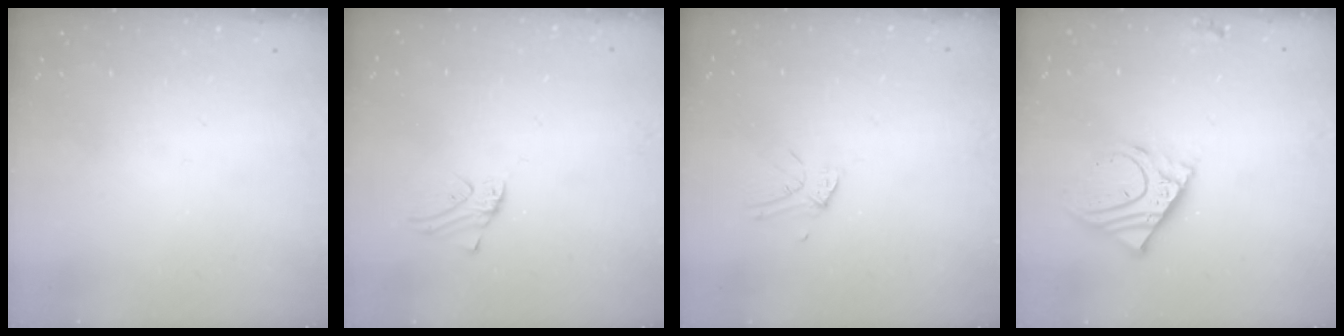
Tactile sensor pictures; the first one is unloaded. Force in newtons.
{"total": 0.9, "press": 0.9, "slide": 0.1}
{"total": 3.4, "press": 3.4, "slide": 0.3}
{"total": 12.1, "press": 12.0, "slide": 2.1}